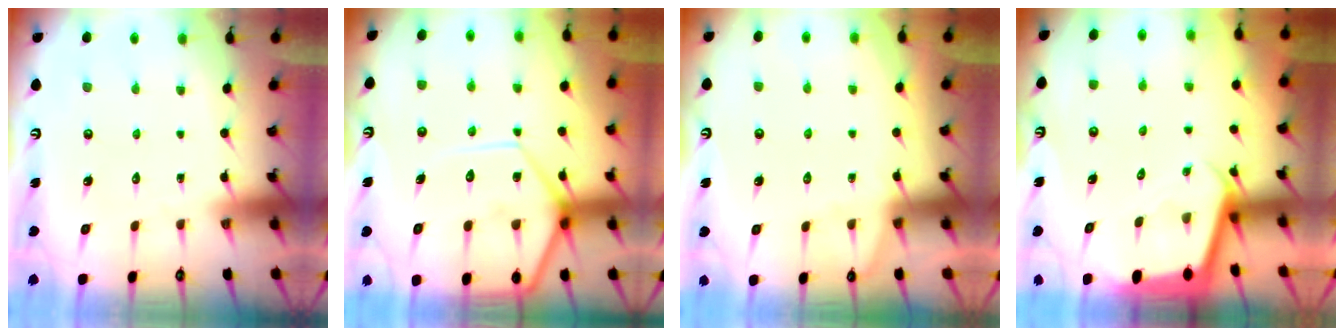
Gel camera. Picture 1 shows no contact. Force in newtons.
{"total": 13.9, "press": 13.9, "slide": 1.4}
{"total": 2.4, "press": 2.4, "slide": 0.4}
{"total": 2.3, "press": 2.3, "slide": 0.1}